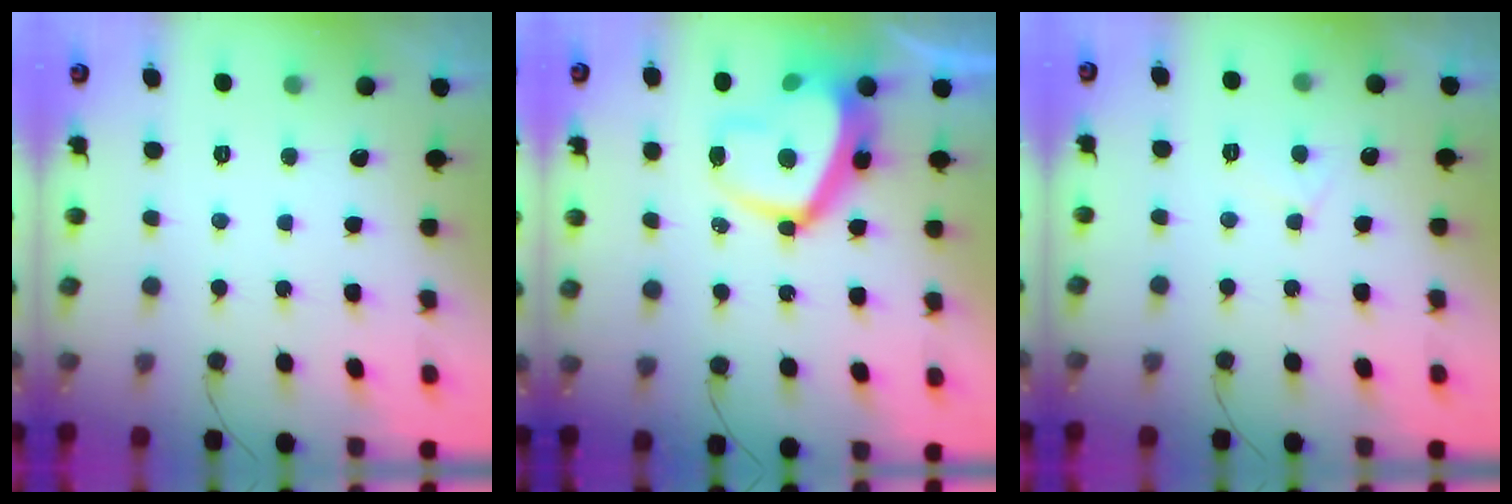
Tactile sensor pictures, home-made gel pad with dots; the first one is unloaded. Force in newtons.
{"total": 16.1, "press": 16.1, "slide": 1.2}
{"total": 4.4, "press": 4.4, "slide": 0.6}